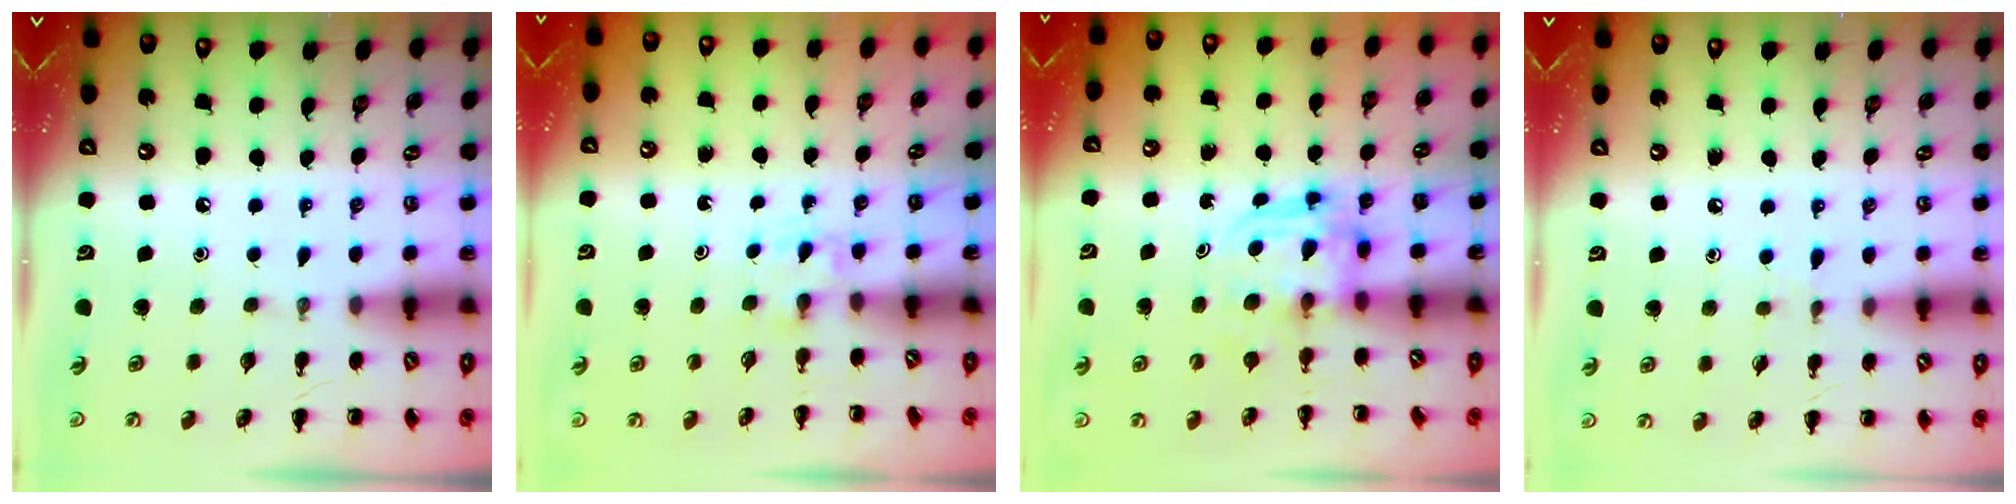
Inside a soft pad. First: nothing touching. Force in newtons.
{"total": 1.4, "press": 1.2, "slide": 0.8}
{"total": 3.6, "press": 3.6, "slide": 0.2}
{"total": 4.7, "press": 4.3, "slide": 1.8}